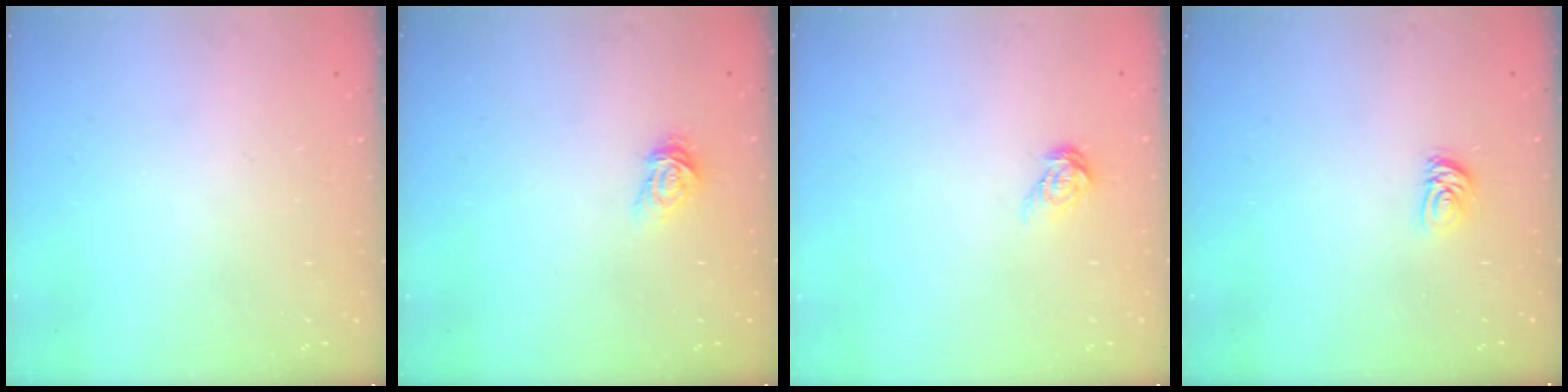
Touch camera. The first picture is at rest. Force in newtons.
{"total": 3.5, "press": 3.4, "slide": 0.3}
{"total": 6.6, "press": 6.6, "slide": 0.4}
{"total": 4.3, "press": 4.3, "slide": 0.6}